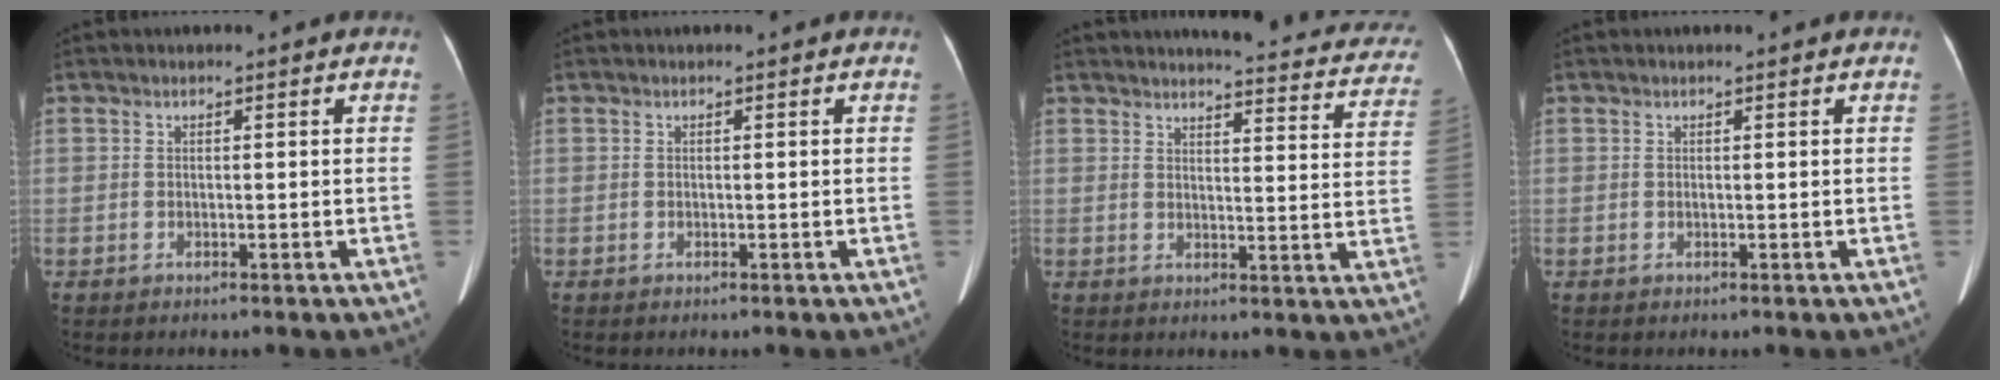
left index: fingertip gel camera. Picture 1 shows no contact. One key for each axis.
{"total": 0.0}
{"total": 19.3, "fx": 18.1, "fy": 3.3, "fz": 5.9, "tx": -0.046, "ty": -0.062, "tz": 0.185}
{"total": 0.0}